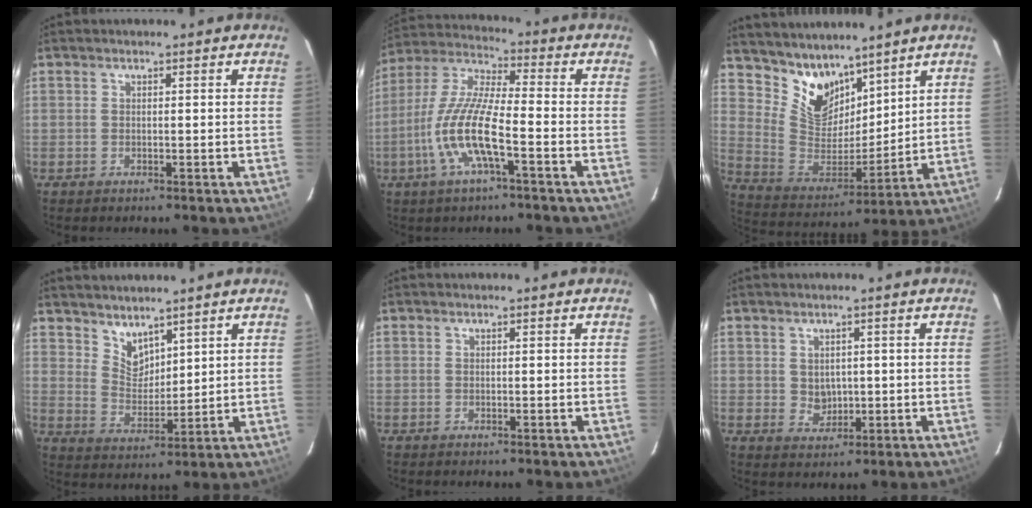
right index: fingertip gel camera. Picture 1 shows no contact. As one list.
[{"total": 12.7, "force": [-4.8, 2.2, 11.6], "torque": [-0.244, -0.005, -0.096]}, {"total": 12.7, "force": [9.7, 6.8, 4.5], "torque": [-0.094, -0.001, 0.197]}, {"total": 5.9, "force": [4.9, 2.8, 1.8], "torque": [-0.023, -0.001, 0.098]}, {"total": 0.0}, {"total": 3.2, "force": [0.5, 2.9, 1.3], "torque": [-0.021, 0.004, 0.015]}]